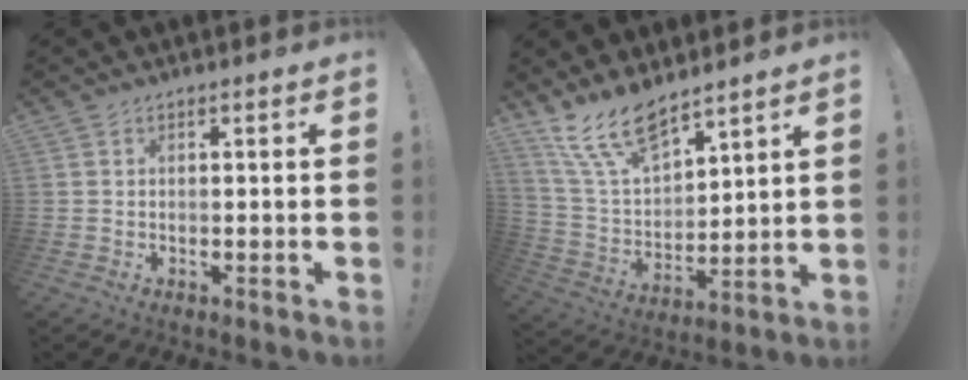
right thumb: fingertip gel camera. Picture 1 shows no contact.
{"total": 15.0, "force": [11.8, 5.9, 7.2], "torque": [-0.147, -0.080, 0.222]}